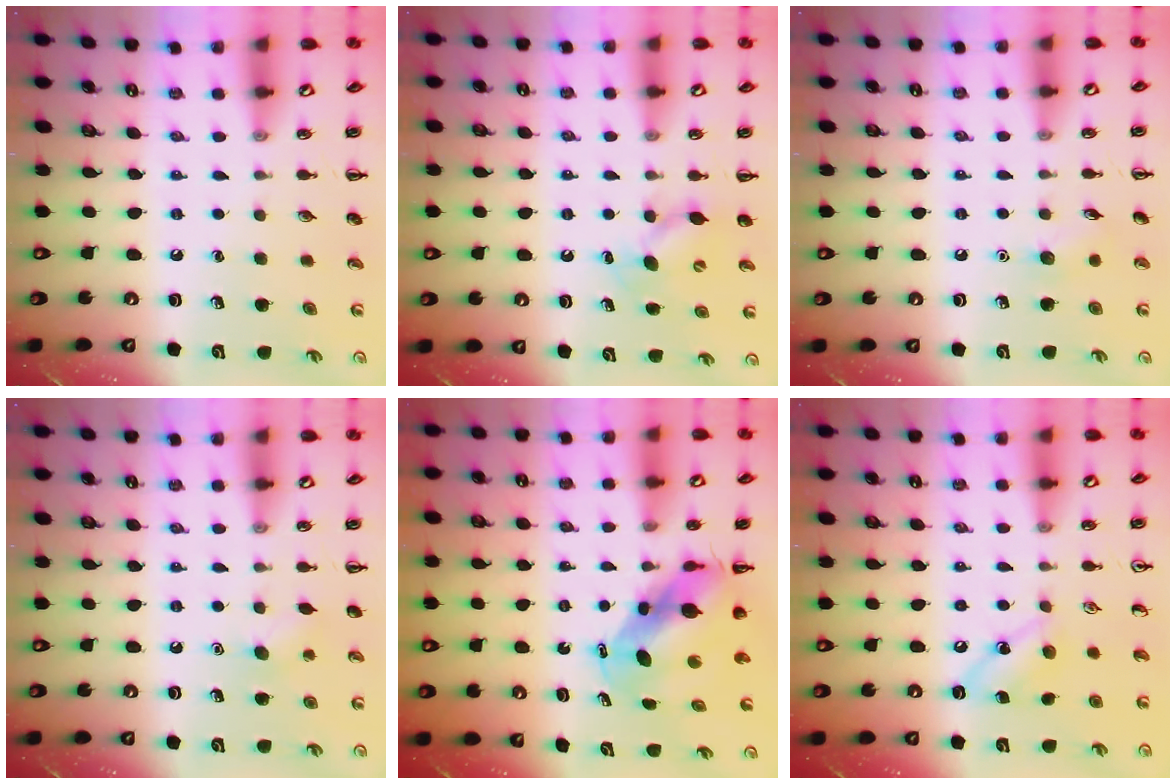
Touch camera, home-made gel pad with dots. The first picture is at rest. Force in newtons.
{"total": 6.6, "press": 6.5, "slide": 1.5}
{"total": 5.0, "press": 4.8, "slide": 1.3}
{"total": 3.8, "press": 3.7, "slide": 0.8}
{"total": 6.2, "press": 6.1, "slide": 1.1}
{"total": 6.7, "press": 6.5, "slide": 1.5}